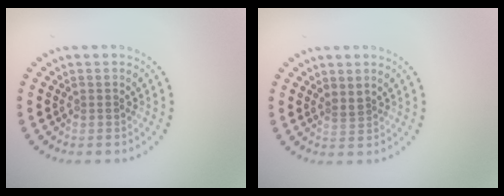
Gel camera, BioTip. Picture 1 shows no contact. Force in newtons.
{"total": 0.9, "press": 0.5, "slide": 0.8}